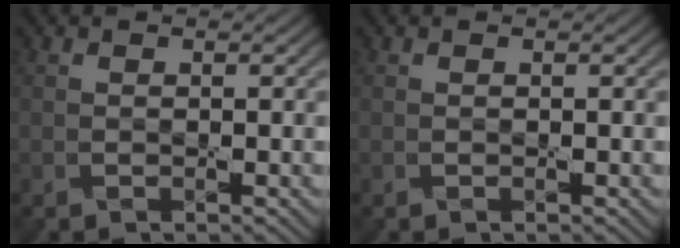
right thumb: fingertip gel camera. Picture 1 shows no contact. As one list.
[{"total": 0.0}]